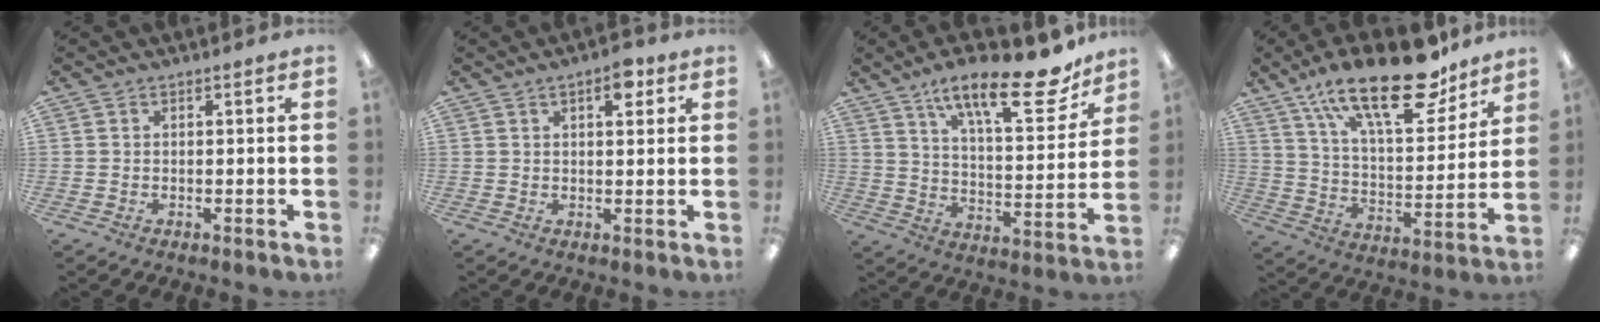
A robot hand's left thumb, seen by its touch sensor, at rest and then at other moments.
{"total": 4.8, "force": [2.6, 2.0, 3.5], "torque": [-0.043, -0.006, 0.038]}
{"total": 21.5, "force": [15.1, 6.9, 13.6], "torque": [-0.197, -0.095, 0.245]}
{"total": 25.2, "force": [16.2, 9.8, 16.6], "torque": [-0.263, -0.087, 0.273]}